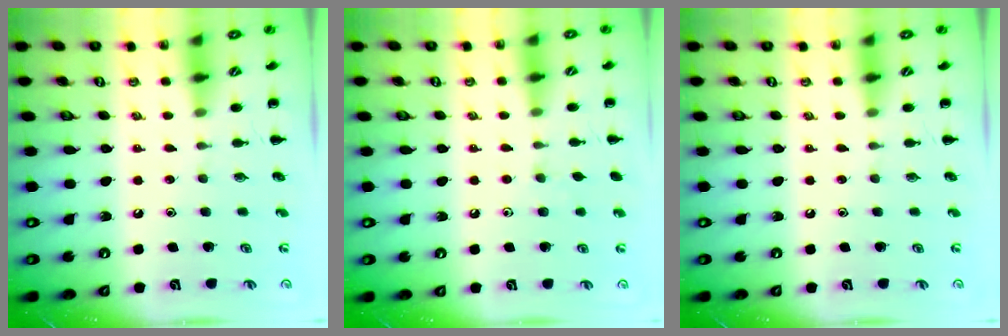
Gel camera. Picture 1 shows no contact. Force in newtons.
{"total": 3.5, "press": 3.2, "slide": 1.3}
{"total": 0.0}